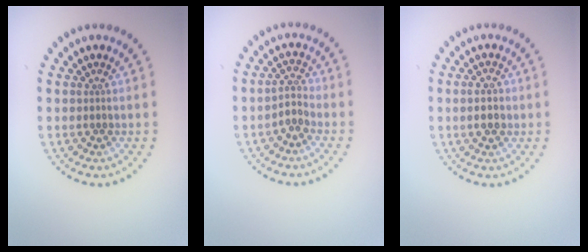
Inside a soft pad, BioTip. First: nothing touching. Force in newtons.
{"total": 1.6, "press": 1.3, "slide": 1.0}
{"total": 2.1, "press": 2.1, "slide": 0.1}